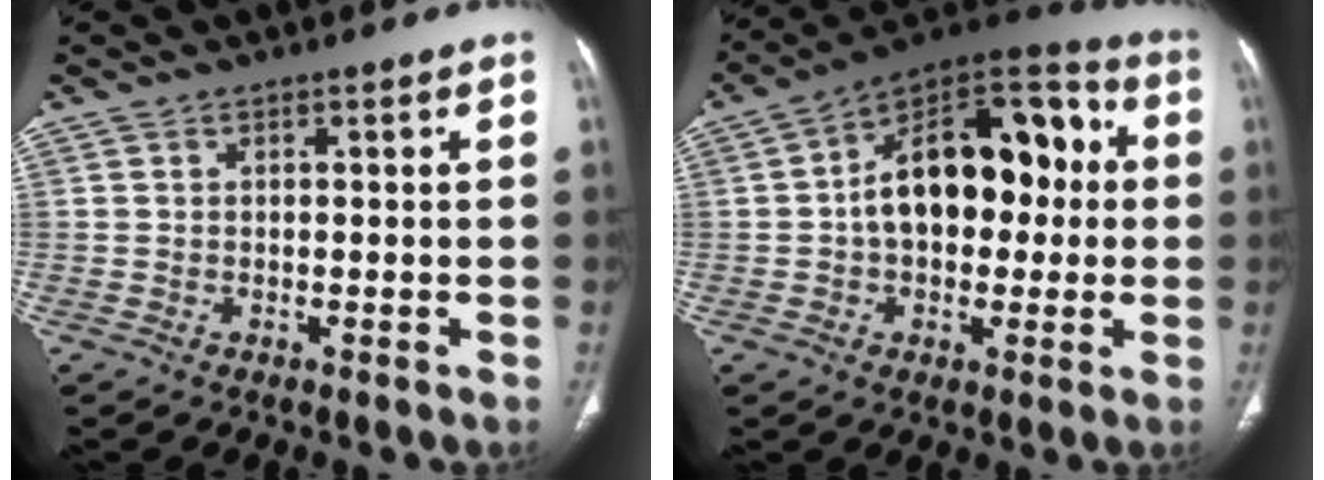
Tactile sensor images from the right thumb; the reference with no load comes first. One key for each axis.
{"total": 20.3, "fx": 1.4, "fy": 12.3, "fz": 16.0, "tx": -0.207, "ty": 0.046, "tz": 0.016}